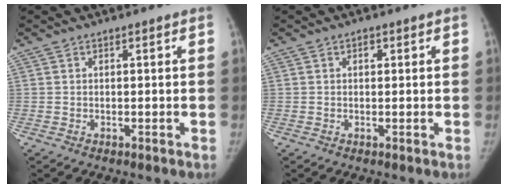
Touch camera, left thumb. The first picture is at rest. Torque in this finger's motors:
{"motor_torque": [0.31, 0.17, 0.16, -0.41, 0.05]}